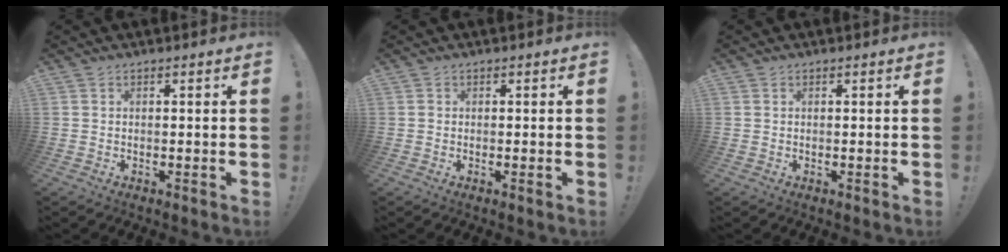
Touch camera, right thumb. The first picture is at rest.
{"total": 0.6, "force": [-0.3, 0.2, 0.4], "torque": [-0.013, 0.003, -0.005]}
{"total": 0.0}